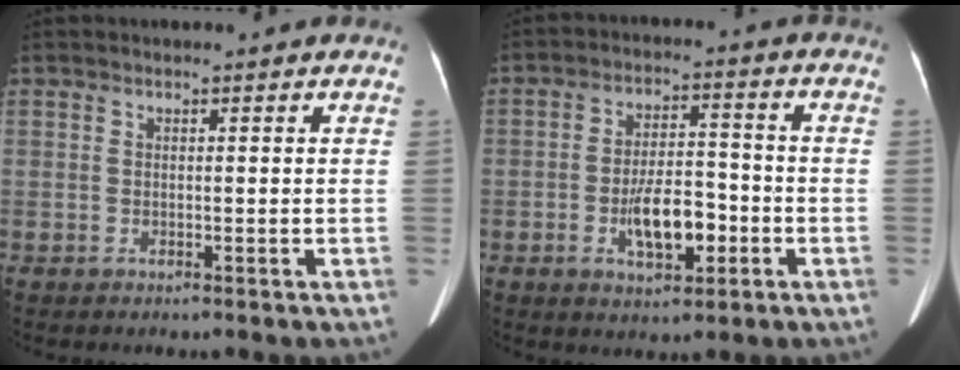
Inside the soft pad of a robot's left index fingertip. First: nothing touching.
{"total": 8.3, "force": [-2.8, 3.5, 6.9], "torque": [-0.129, 0.009, -0.043]}